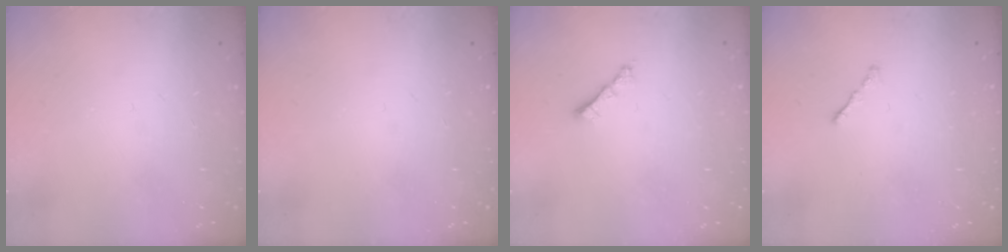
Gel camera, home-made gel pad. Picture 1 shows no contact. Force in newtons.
{"total": 0.0}
{"total": 1.5, "press": 1.4, "slide": 0.5}
{"total": 0.6, "press": 0.5, "slide": 0.4}